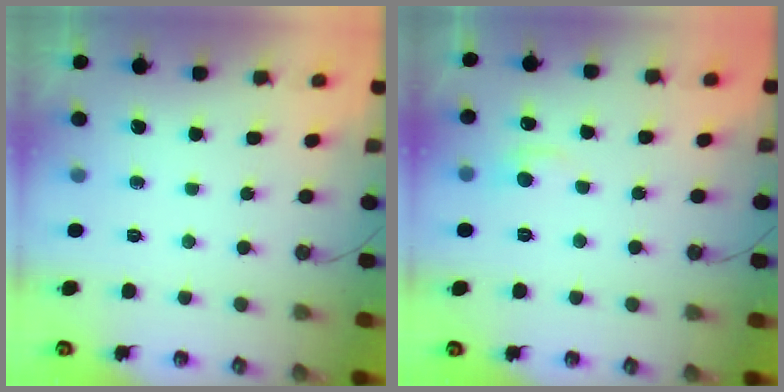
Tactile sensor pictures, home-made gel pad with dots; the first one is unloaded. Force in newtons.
{"total": 1.3, "press": 0.9, "slide": 0.9}